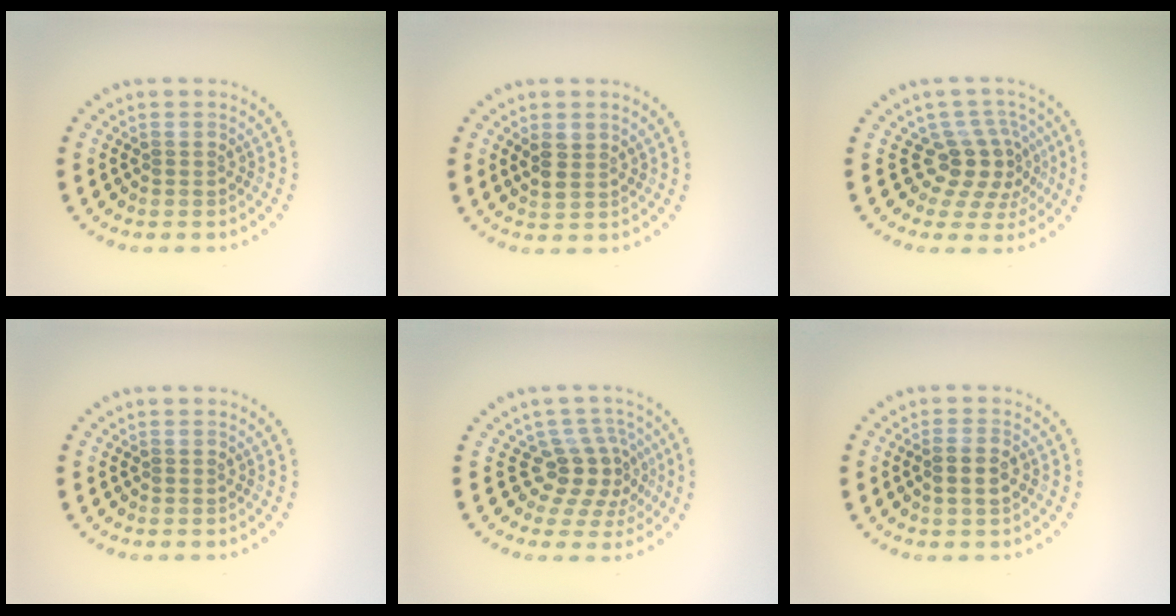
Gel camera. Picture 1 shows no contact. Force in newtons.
{"total": 1.8, "press": 1.6, "slide": 0.9}
{"total": 3.9, "press": 2.9, "slide": 2.6}
{"total": 0.0}
{"total": 3.9, "press": 2.9, "slide": 2.6}
{"total": 2.3, "press": 2.1, "slide": 0.8}